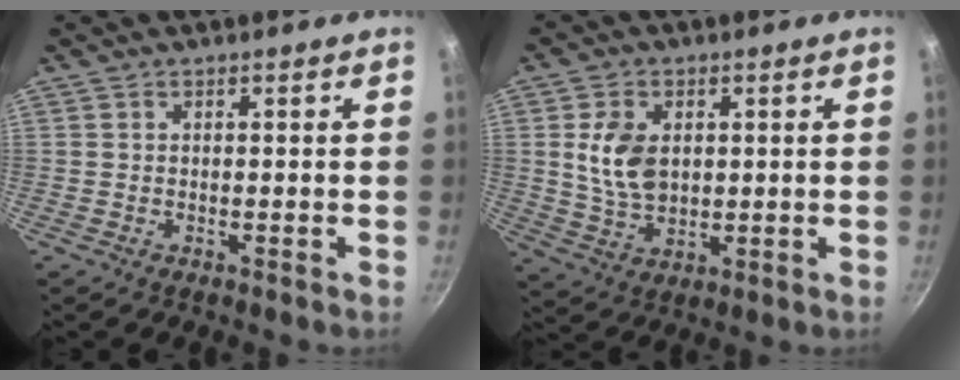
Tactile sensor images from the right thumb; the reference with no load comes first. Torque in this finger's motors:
{"motor_torque": [-0.52, 1.03, 0.75, 0.29, 0.08]}